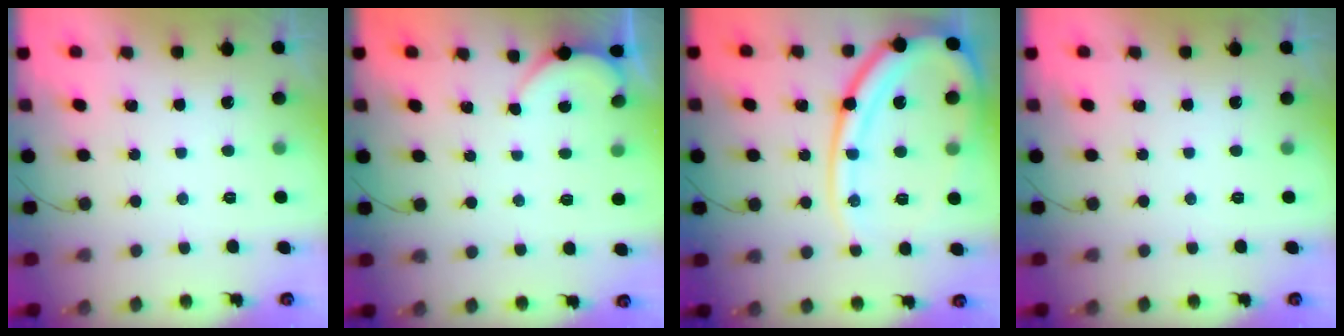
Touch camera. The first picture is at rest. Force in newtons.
{"total": 1.4, "press": 1.4, "slide": 0.2}
{"total": 19.8, "press": 19.7, "slide": 2.4}
{"total": 0.0}